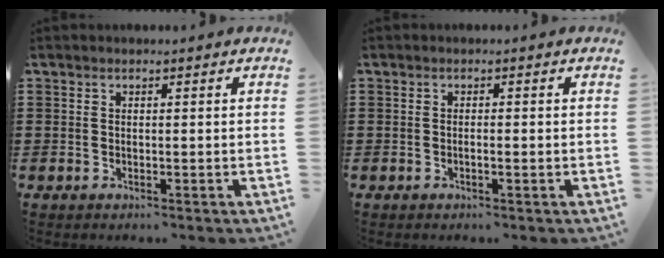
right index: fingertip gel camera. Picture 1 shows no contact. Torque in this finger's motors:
{"motor_torque": [-0.10, 0.28, -0.06, -0.01]}